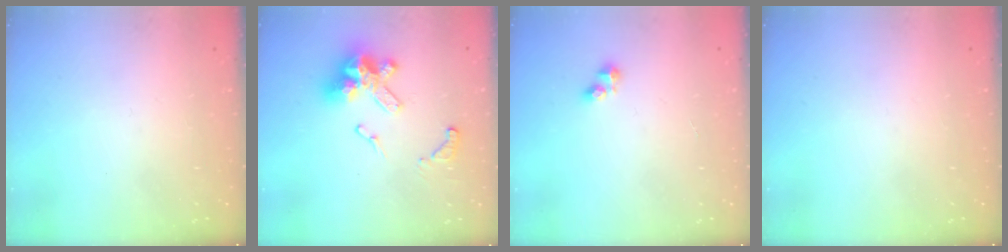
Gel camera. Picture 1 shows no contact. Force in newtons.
{"total": 15.3, "press": 15.3, "slide": 0.6}
{"total": 2.6, "press": 2.6, "slide": 0.2}
{"total": 0.0}